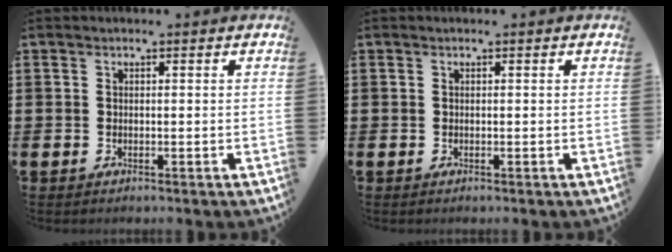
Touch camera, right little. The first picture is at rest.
{"total": 0.0}